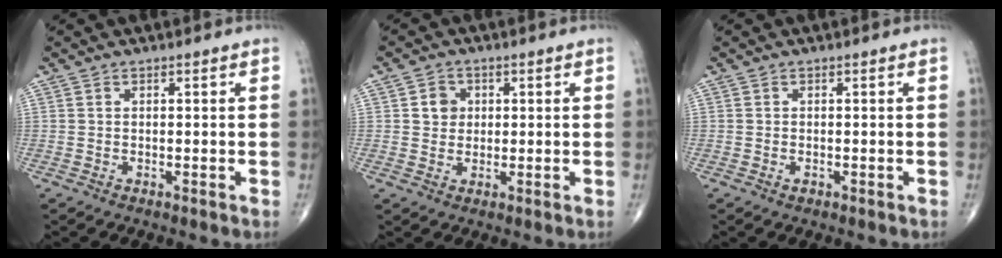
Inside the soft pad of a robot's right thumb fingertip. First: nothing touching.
{"total": 3.6, "force": [0.8, 3.2, 1.5], "torque": [-0.004, 0.001, 0.010]}
{"total": 0.7, "force": [-0.3, 0.4, 0.5], "torque": [-0.008, 0.001, -0.004]}